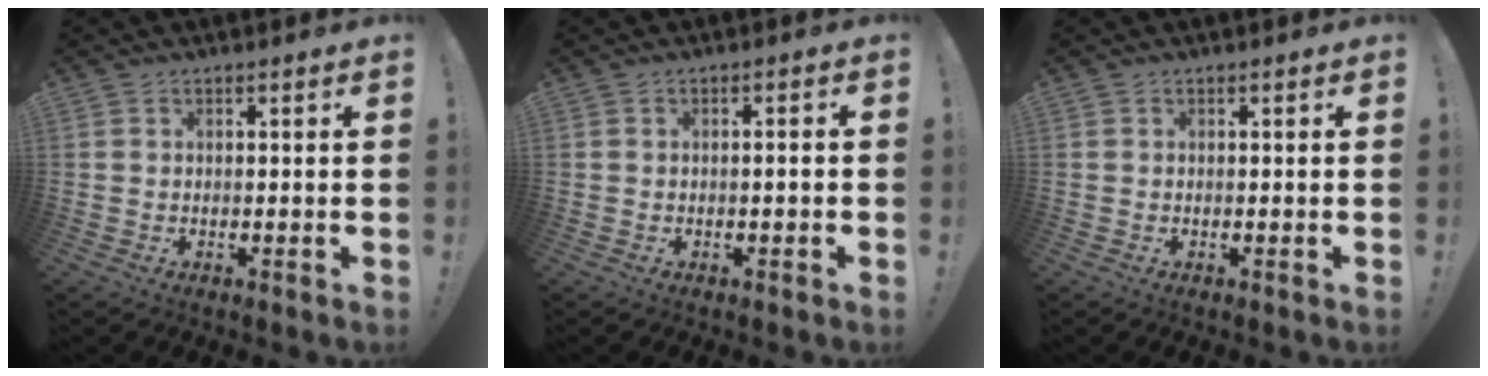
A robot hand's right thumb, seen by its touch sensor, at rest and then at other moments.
{"total": 1.5, "force": [-0.7, -0.1, 1.3], "torque": [-0.027, 0.004, -0.013]}
{"total": 0.0}